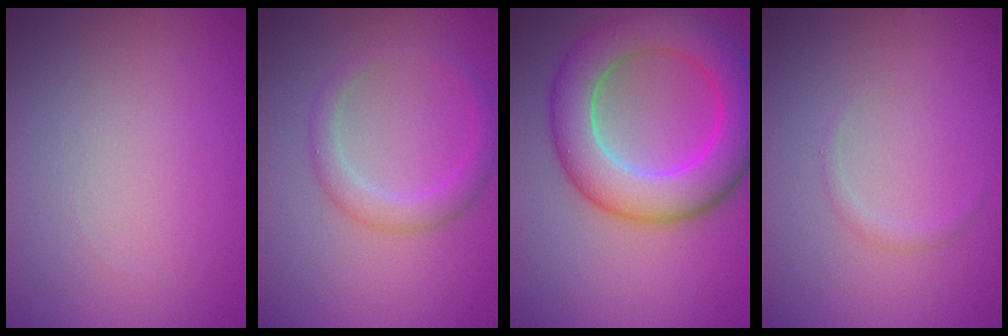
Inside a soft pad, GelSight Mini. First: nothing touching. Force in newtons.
{"total": 2.3, "press": 2.3, "slide": 0.0}
{"total": 8.2, "press": 8.2, "slide": 0.1}
{"total": 0.6, "press": 0.6, "slide": 0.0}